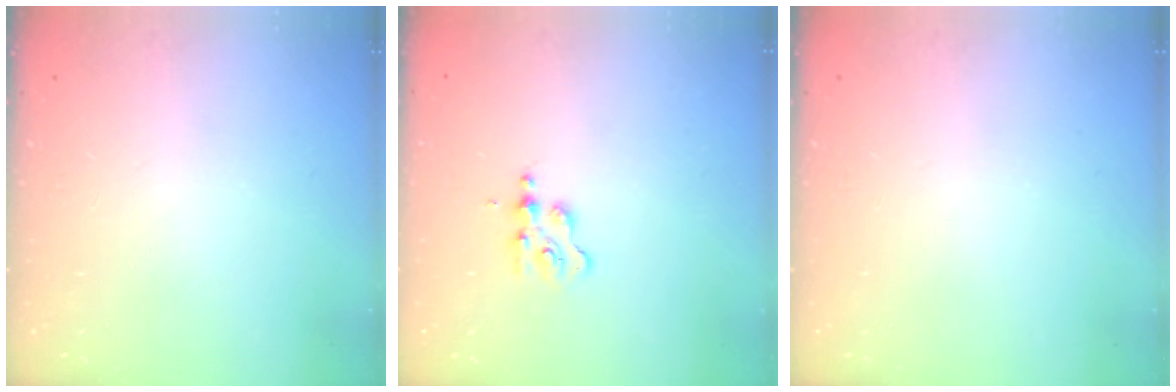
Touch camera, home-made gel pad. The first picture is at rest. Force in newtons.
{"total": 1.9, "press": 1.9, "slide": 0.2}
{"total": 0.0}